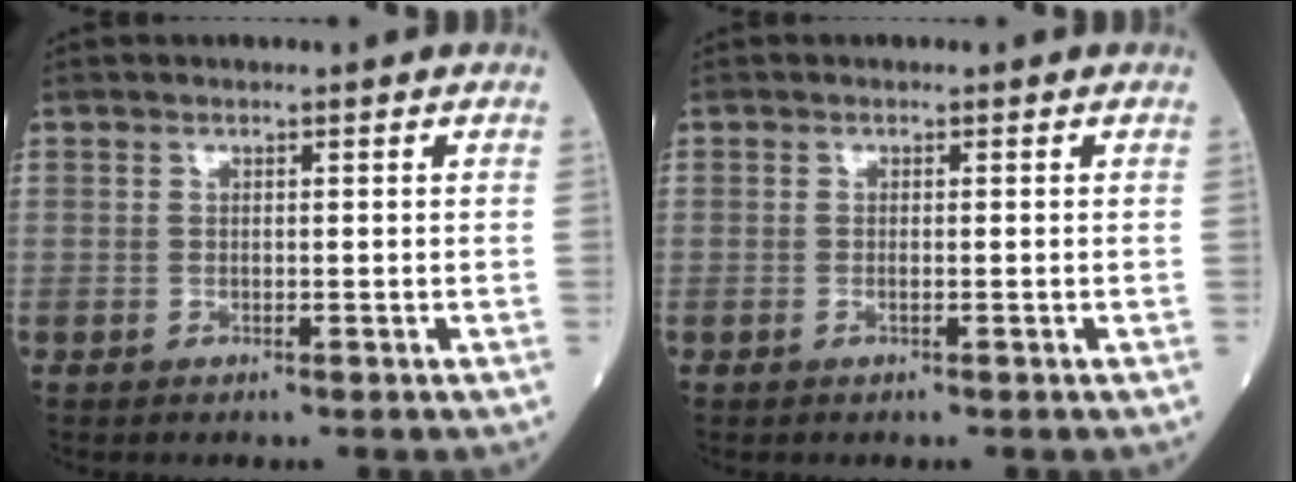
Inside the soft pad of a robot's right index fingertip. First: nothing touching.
{"total": 0.5, "force": [-0.2, 0.0, 0.4], "torque": [-0.012, -0.001, -0.005]}